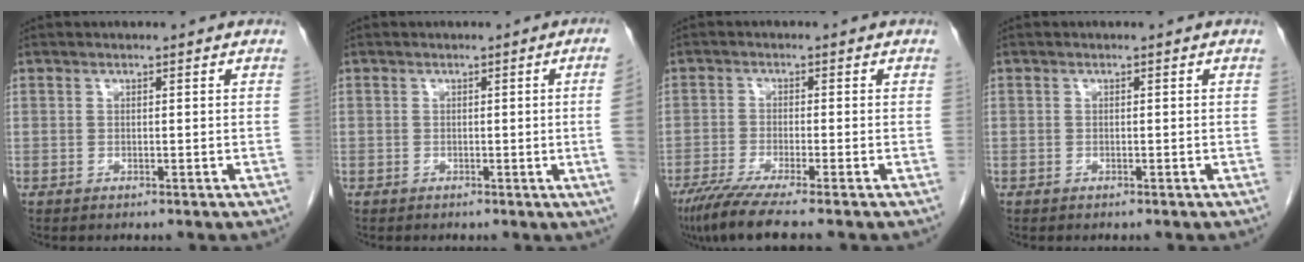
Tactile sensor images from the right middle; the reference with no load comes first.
{"total": 3.8, "force": [-0.4, -1.4, 3.5], "torque": [-0.036, -0.004, -0.004]}
{"total": 7.5, "force": [-5.9, -0.6, 4.6], "torque": [-0.074, -0.024, -0.101]}
{"total": 0.0}